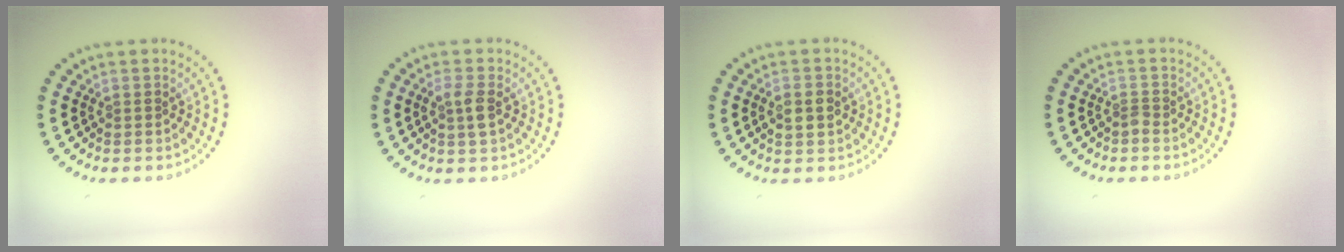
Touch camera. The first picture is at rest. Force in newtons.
{"total": 1.9, "press": 1.9, "slide": 0.4}
{"total": 2.8, "press": 2.8, "slide": 0.2}
{"total": 0.8, "press": 0.5, "slide": 0.6}